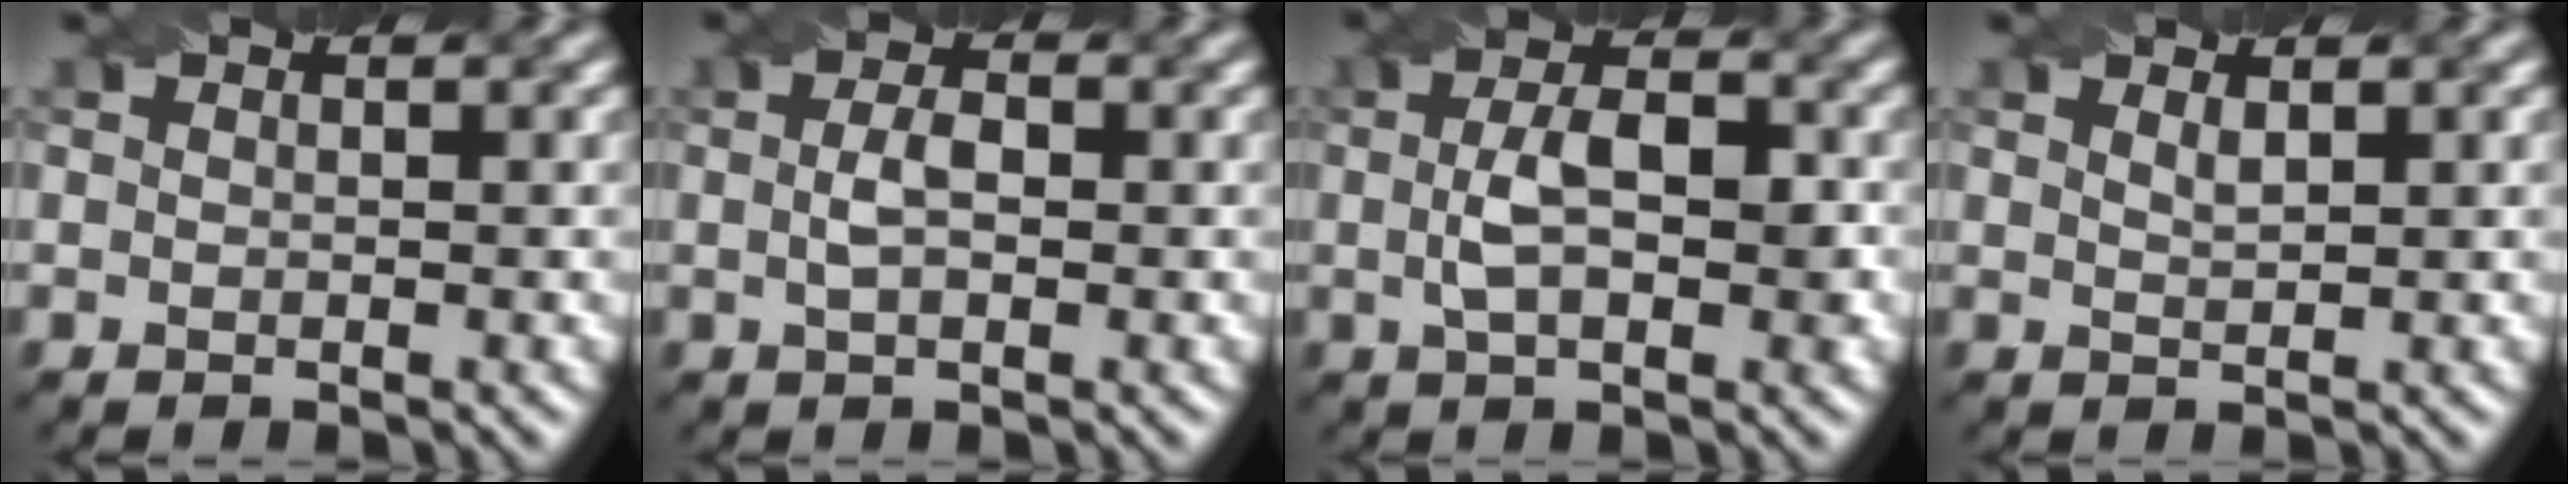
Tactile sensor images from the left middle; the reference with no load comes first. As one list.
[{"total": 2.2, "force": [0.0, 1.0, 2.0], "torque": [-0.045, 0.003, -0.001]}, {"total": 4.8, "force": [0.0, 2.3, 4.2], "torque": [-0.078, 0.003, -0.001]}, {"total": 1.0, "force": [0.7, 0.2, 0.6], "torque": [-0.012, 0.001, 0.014]}]